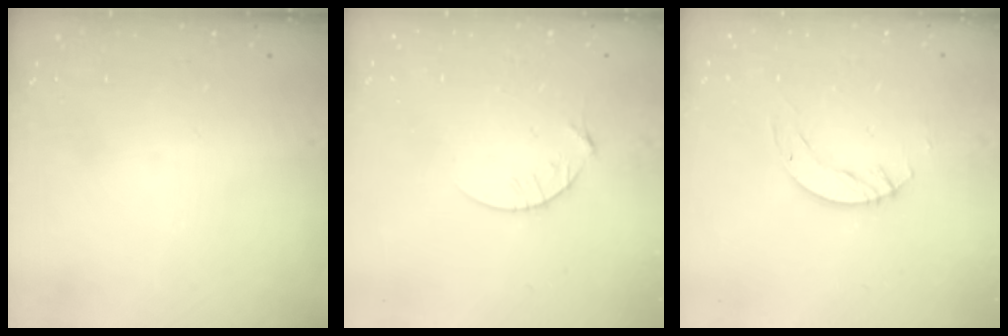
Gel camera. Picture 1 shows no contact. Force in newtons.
{"total": 4.8, "press": 4.8, "slide": 0.6}
{"total": 4.1, "press": 4.1, "slide": 0.4}